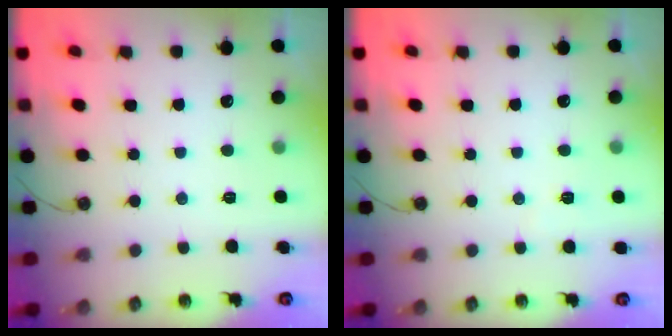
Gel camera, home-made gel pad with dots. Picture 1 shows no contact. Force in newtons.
{"total": 2.3, "press": 2.2, "slide": 0.5}